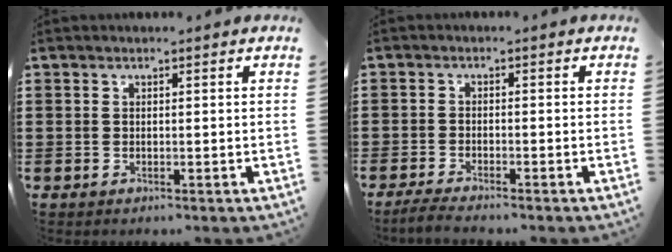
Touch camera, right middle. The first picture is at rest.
{"total": 2.2, "force": [-2.0, 0.0, 0.8], "torque": [-0.020, 0.000, -0.043]}